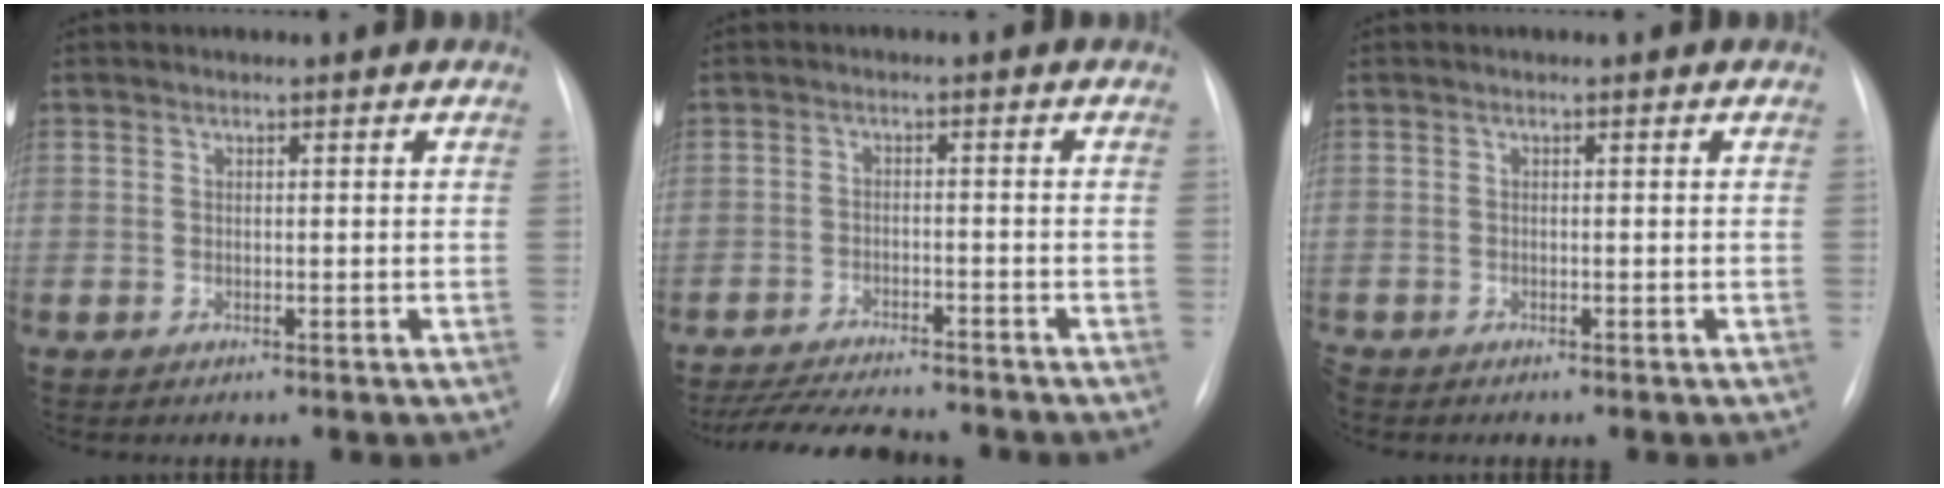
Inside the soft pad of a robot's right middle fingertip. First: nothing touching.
{"total": 11.2, "force": [-10.2, 1.4, 4.3], "torque": [-0.070, -0.009, -0.153]}
{"total": 0.9, "force": [-0.8, 0.1, 0.2], "torque": [-0.007, -0.004, -0.014]}